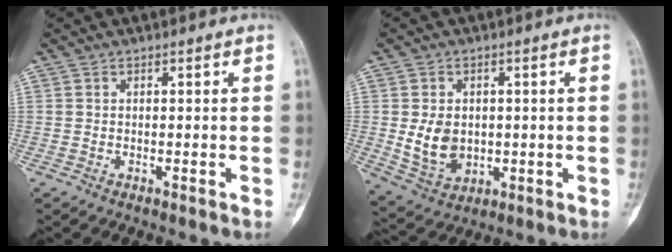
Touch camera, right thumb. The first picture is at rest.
{"total": 7.9, "force": [0.1, 6.0, 5.1], "torque": [-0.072, -0.009, 0.019]}